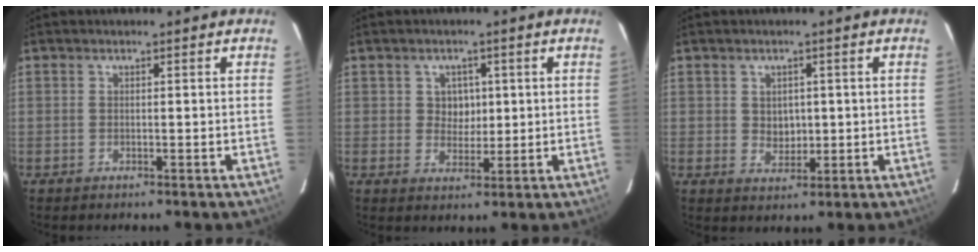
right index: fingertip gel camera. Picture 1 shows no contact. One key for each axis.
{"total": 3.7, "fx": 0.7, "fy": 3.5, "fz": 1.2, "tx": -0.018, "ty": 0.009, "tz": 0.013}
{"total": 3.6, "fx": 0.4, "fy": 3.1, "fz": 1.8, "tx": -0.027, "ty": 0.001, "tz": 0.011}